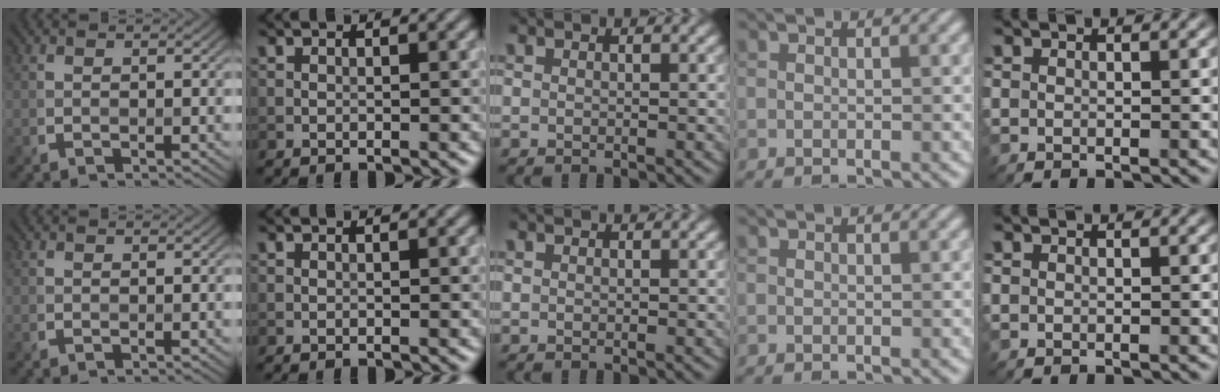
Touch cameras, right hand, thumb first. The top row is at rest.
{}